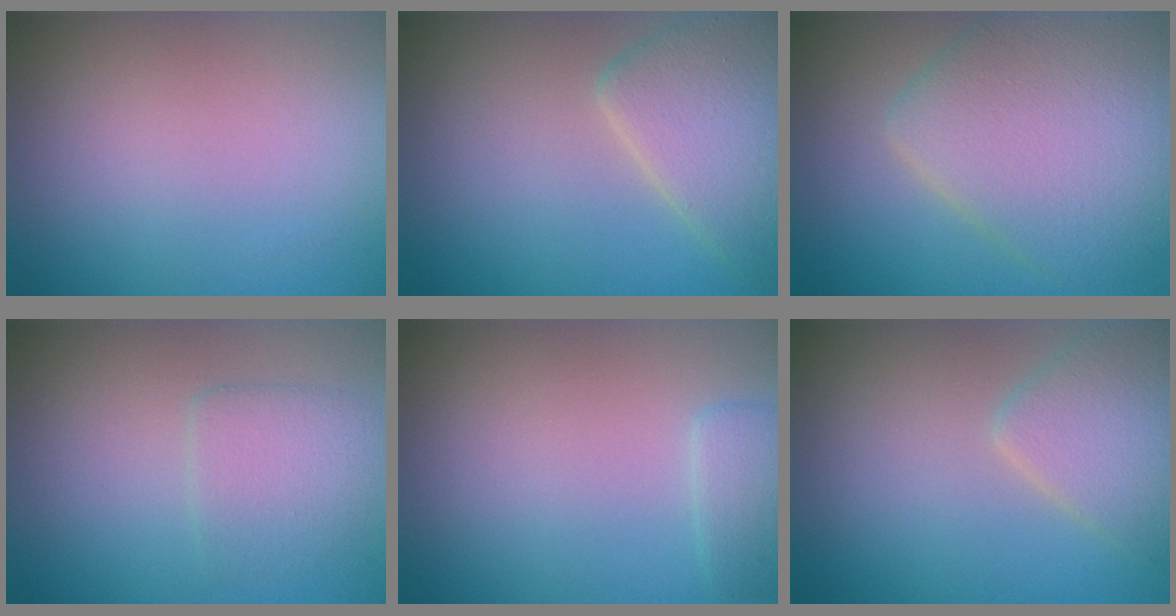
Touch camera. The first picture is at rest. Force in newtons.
{"total": 4.9, "press": 4.9, "slide": 0.2}
{"total": 8.0, "press": 8.0, "slide": 0.3}
{"total": 2.5, "press": 2.5, "slide": 0.4}
{"total": 1.6, "press": 1.6, "slide": 0.1}
{"total": 3.4, "press": 3.4, "slide": 0.1}